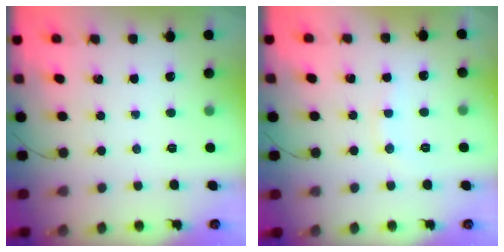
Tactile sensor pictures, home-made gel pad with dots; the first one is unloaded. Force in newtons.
{"total": 6.7, "press": 6.6, "slide": 1.3}